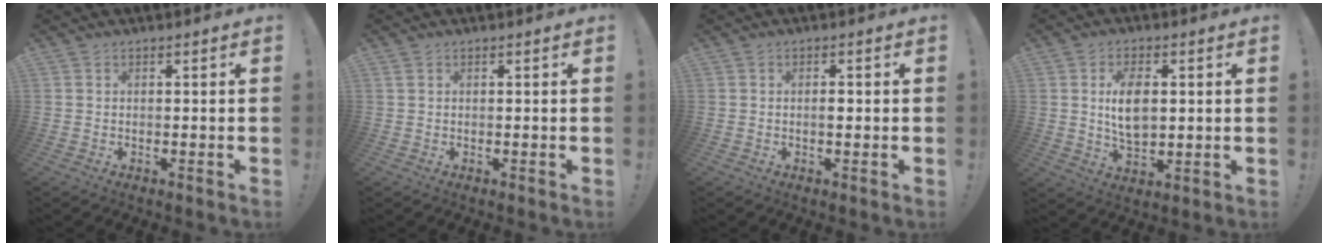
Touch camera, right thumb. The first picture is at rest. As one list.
[{"total": 0.8, "force": [0.4, 0.3, 0.5], "torque": [-0.017, 0.005, 0.010]}, {"total": 1.7, "force": [-0.2, 0.9, 1.5], "torque": [-0.017, 0.001, -0.007]}, {"total": 9.3, "force": [1.4, 5.4, 7.5], "torque": [-0.116, -0.005, 0.021]}]